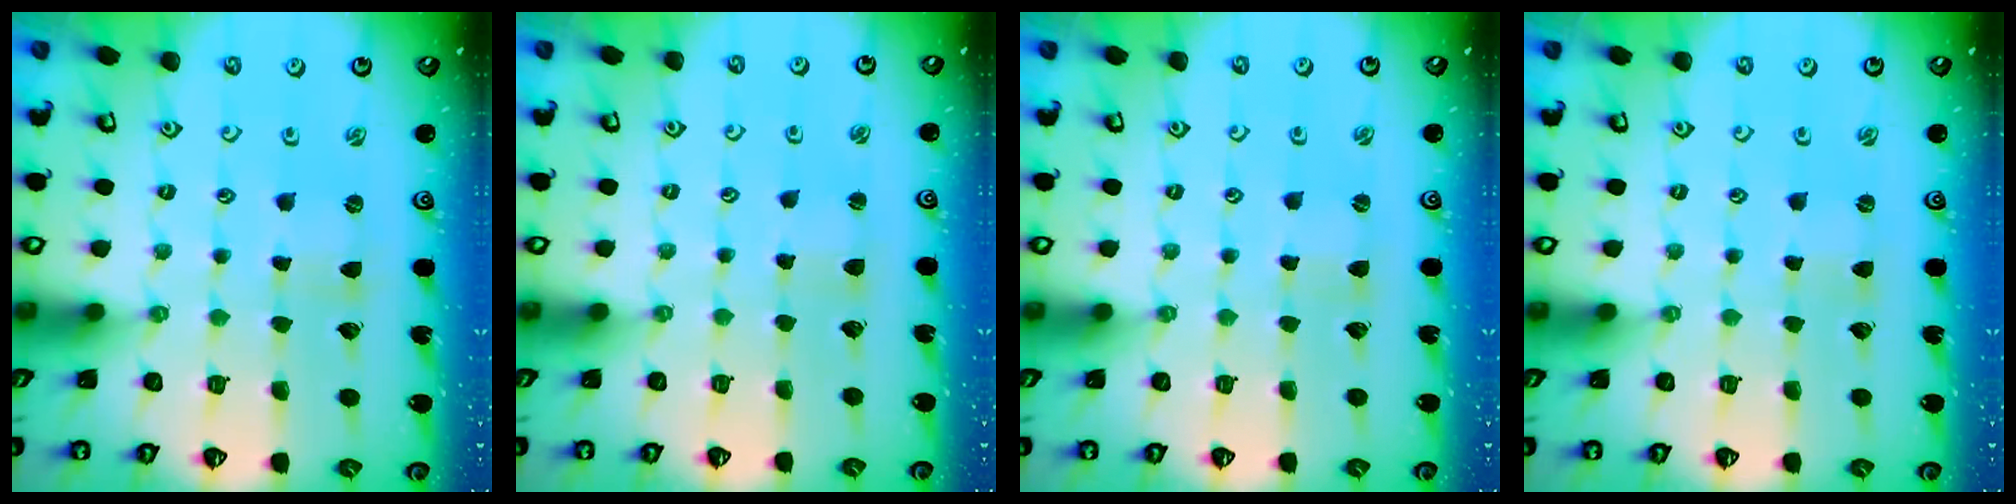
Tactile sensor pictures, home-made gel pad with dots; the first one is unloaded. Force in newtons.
{"total": 2.5, "press": 2.4, "slide": 0.4}
{"total": 0.6, "press": 0.6, "slide": 0.1}
{"total": 0.0}